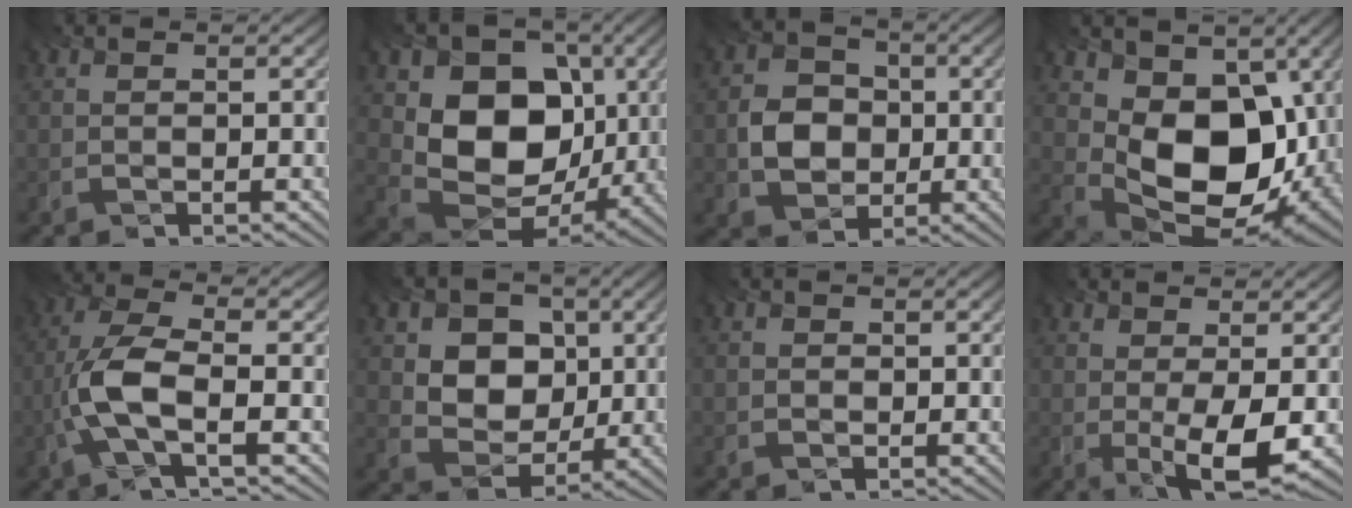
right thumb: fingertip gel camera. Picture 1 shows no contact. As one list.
[{"total": 13.1, "force": [0.8, 10.2, 8.1], "torque": [-0.137, -0.019, 0.011]}, {"total": 6.0, "force": [-1.6, 5.3, 2.4], "torque": [-0.050, 0.000, -0.042]}, {"total": 13.6, "force": [1.3, 9.3, 9.9], "torque": [-0.178, -0.032, 0.041]}, {"total": 7.2, "force": [-3.2, 2.4, 6.0], "torque": [-0.143, 0.007, -0.072]}, {"total": 8.9, "force": [1.4, 7.5, 4.7], "torque": [-0.122, -0.004, 0.030]}, {"total": 0.7, "force": [-0.3, 0.5, -0.3], "torque": [0.004, 0.001, 0.000]}, {"total": 6.0, "force": [-1.5, 1.7, 5.6], "torque": [-0.093, -0.003, -0.025]}]